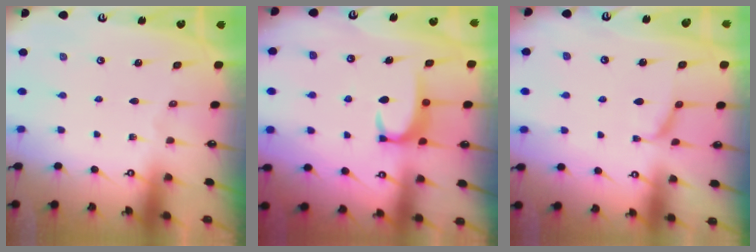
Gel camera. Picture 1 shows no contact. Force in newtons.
{"total": 3.4, "press": 3.3, "slide": 0.4}
{"total": 2.3, "press": 2.0, "slide": 1.1}